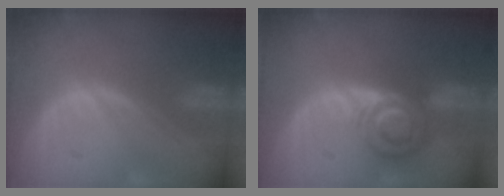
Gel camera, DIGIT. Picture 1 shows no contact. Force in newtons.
{"total": 6.5, "press": 6.3, "slide": 1.8}